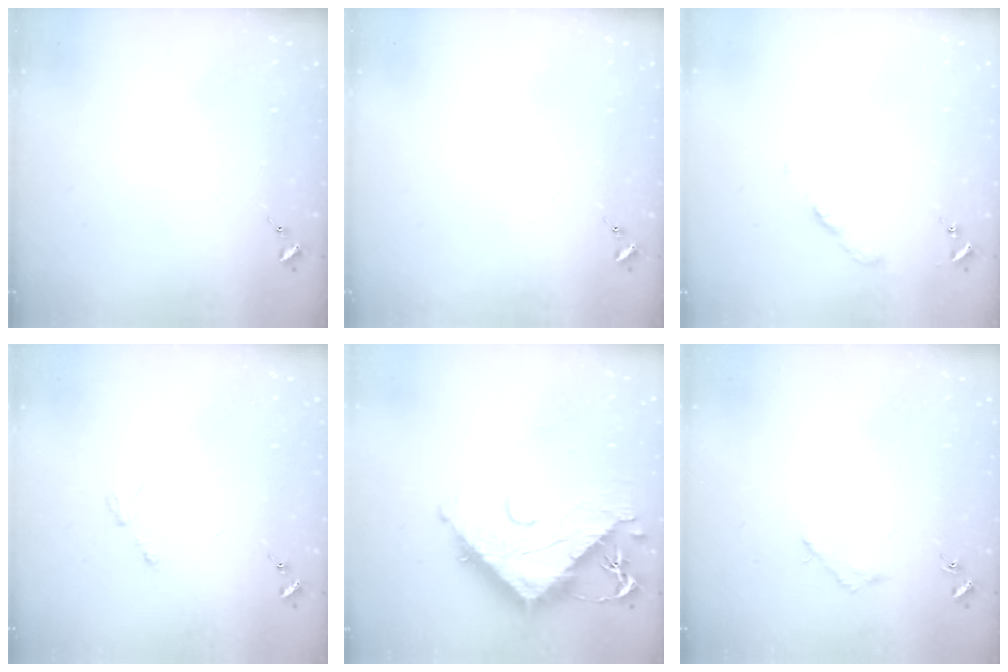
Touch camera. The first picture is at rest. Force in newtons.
{"total": 0.0}
{"total": 2.7, "press": 2.6, "slide": 0.3}
{"total": 3.0, "press": 2.9, "slide": 0.5}
{"total": 17.1, "press": 17.0, "slide": 1.9}
{"total": 1.6, "press": 1.6, "slide": 0.2}